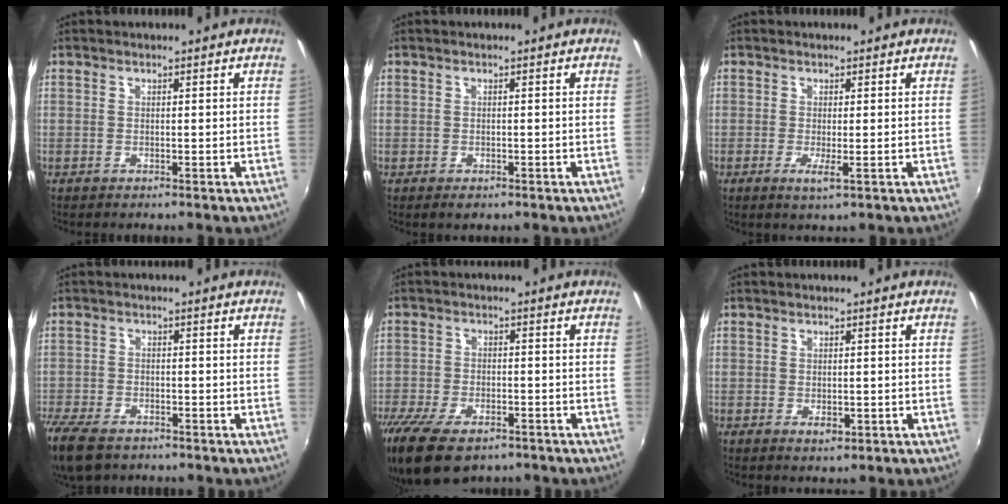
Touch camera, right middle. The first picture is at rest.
{"total": 1.6, "force": [-1.0, 1.0, 0.7], "torque": [-0.015, -0.008, -0.014]}
{"total": 2.3, "force": [-0.6, -0.1, 2.2], "torque": [-0.045, -0.008, -0.009]}
{"total": 11.1, "force": [-8.0, 5.1, 5.7], "torque": [-0.157, -0.036, -0.149]}
{"total": 12.3, "force": [-8.6, 5.5, 6.9], "torque": [-0.165, -0.033, -0.150]}
{"total": 1.8, "force": [-0.6, 1.0, 1.4], "torque": [-0.023, -0.003, -0.008]}